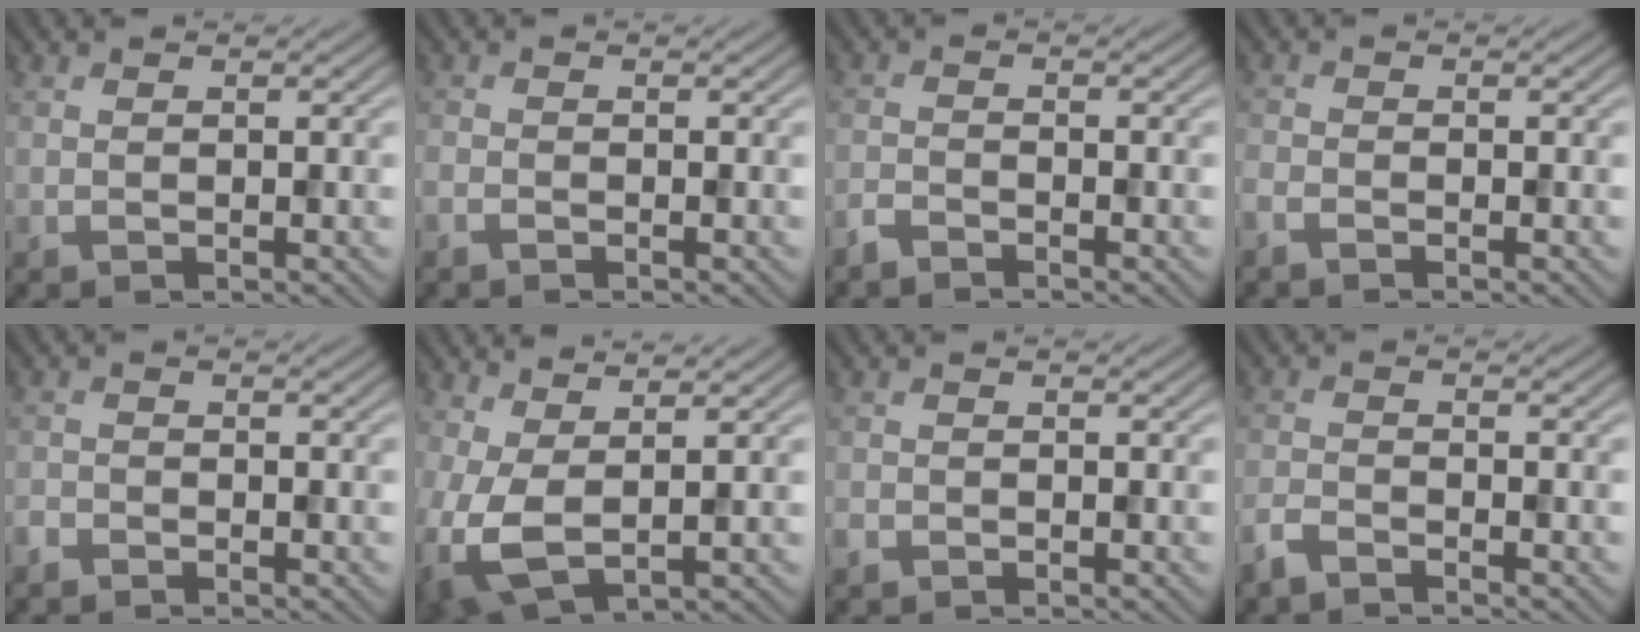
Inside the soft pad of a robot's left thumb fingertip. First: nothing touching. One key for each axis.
{"total": 1.0, "fx": -0.8, "fy": 0.2, "fz": 0.5, "tx": -0.012, "ty": -0.003, "tz": -0.018}
{"total": 1.8, "fx": -1.7, "fy": 0.4, "fz": 0.6, "tx": -0.015, "ty": -0.001, "tz": -0.041}
{"total": 1.6, "fx": -1.3, "fy": 0.4, "fz": 0.9, "tx": -0.022, "ty": -0.007, "tz": -0.033}
{"total": 1.3, "fx": -1.1, "fy": 0.6, "fz": 0.3, "tx": -0.005, "ty": 0.000, "tz": -0.027}
{"total": 5.3, "fx": 0.6, "fy": 2.6, "fz": 4.6, "tx": -0.118, "ty": -0.002, "tz": 0.011}
{"total": 1.2, "fx": -0.9, "fy": 0.7, "fz": 0.4, "tx": -0.009, "ty": -0.003, "tz": -0.021}
{"total": 2.5, "fx": -2.1, "fy": 0.6, "fz": 1.2, "tx": -0.031, "ty": -0.005, "tz": -0.052}